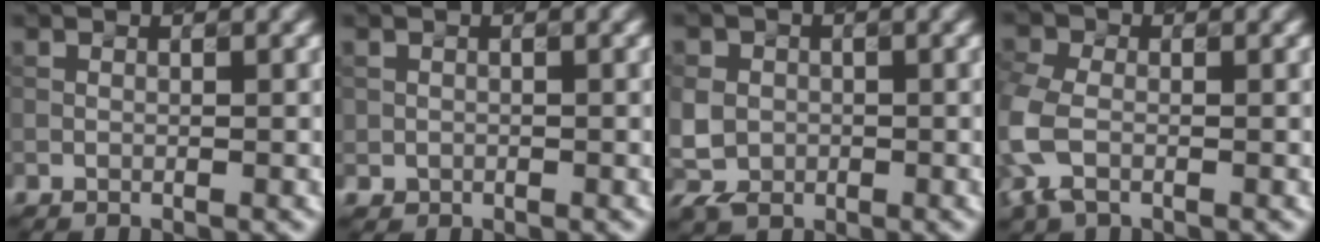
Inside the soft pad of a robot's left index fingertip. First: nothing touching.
{"total": 0.6, "force": [-0.1, 0.5, -0.3], "torque": [0.009, 0.000, 0.000]}
{"total": 3.6, "force": [-0.7, 3.2, 1.5], "torque": [-0.040, -0.001, -0.015]}
{"total": 5.6, "force": [-1.7, 3.7, 3.8], "torque": [-0.115, -0.006, -0.045]}